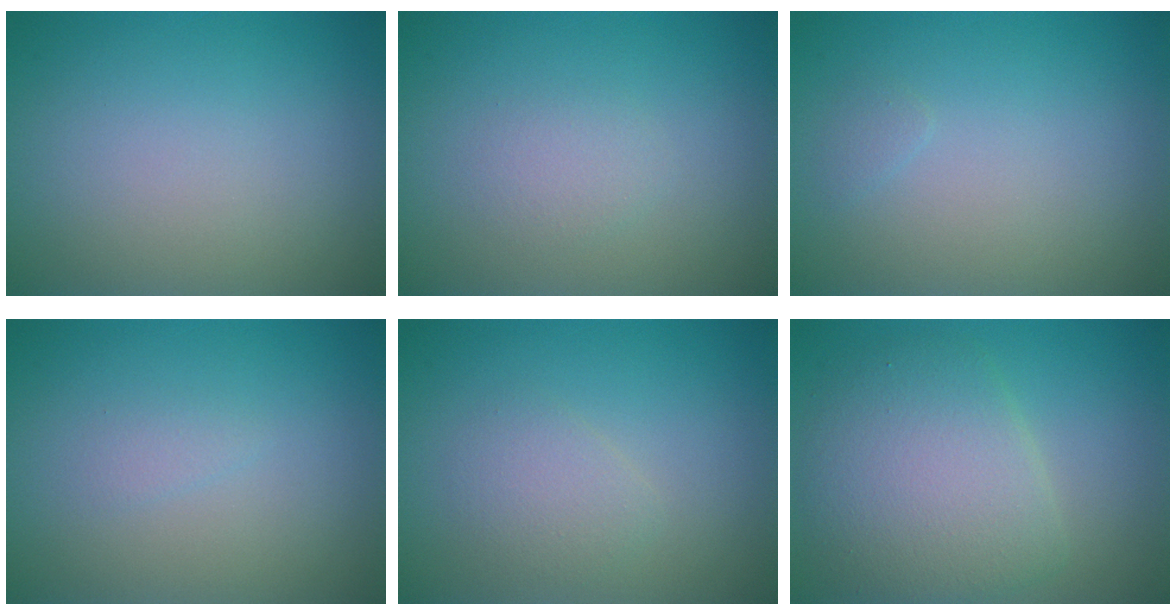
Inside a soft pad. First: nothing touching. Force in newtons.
{"total": 1.2, "press": 1.2, "slide": 0.0}
{"total": 0.6, "press": 0.5, "slide": 0.1}
{"total": 0.7, "press": 0.7, "slide": 0.1}
{"total": 1.8, "press": 1.8, "slide": 0.1}
{"total": 6.4, "press": 6.4, "slide": 0.2}